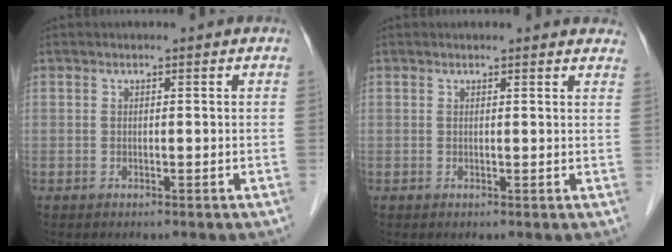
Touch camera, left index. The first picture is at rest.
{"total": 5.7, "force": [5.4, 1.2, 1.4], "torque": [-0.001, -0.001, 0.037]}